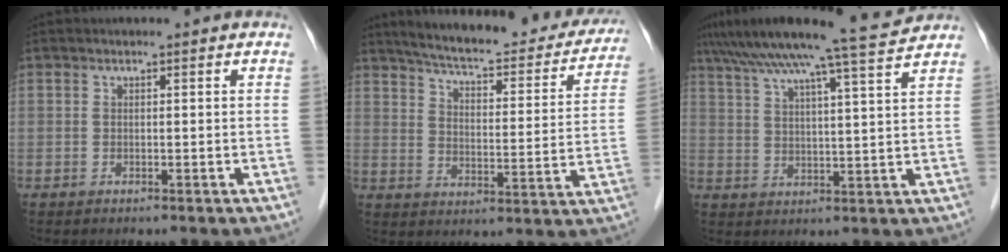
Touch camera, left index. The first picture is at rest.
{"total": 24.2, "force": [21.4, 5.2, 9.9], "torque": [-0.140, -0.022, 0.268]}
{"total": 14.6, "force": [12.8, -1.7, 6.8], "torque": [-0.122, 0.000, 0.184]}